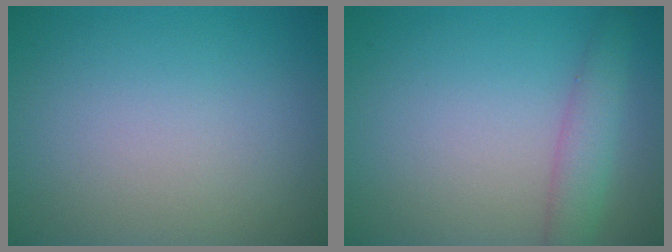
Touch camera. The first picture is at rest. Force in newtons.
{"total": 2.9, "press": 2.9, "slide": 0.1}